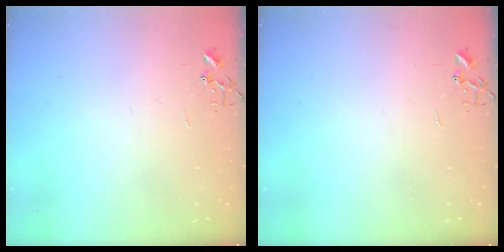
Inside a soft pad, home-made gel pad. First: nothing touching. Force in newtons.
{"total": 0.0}